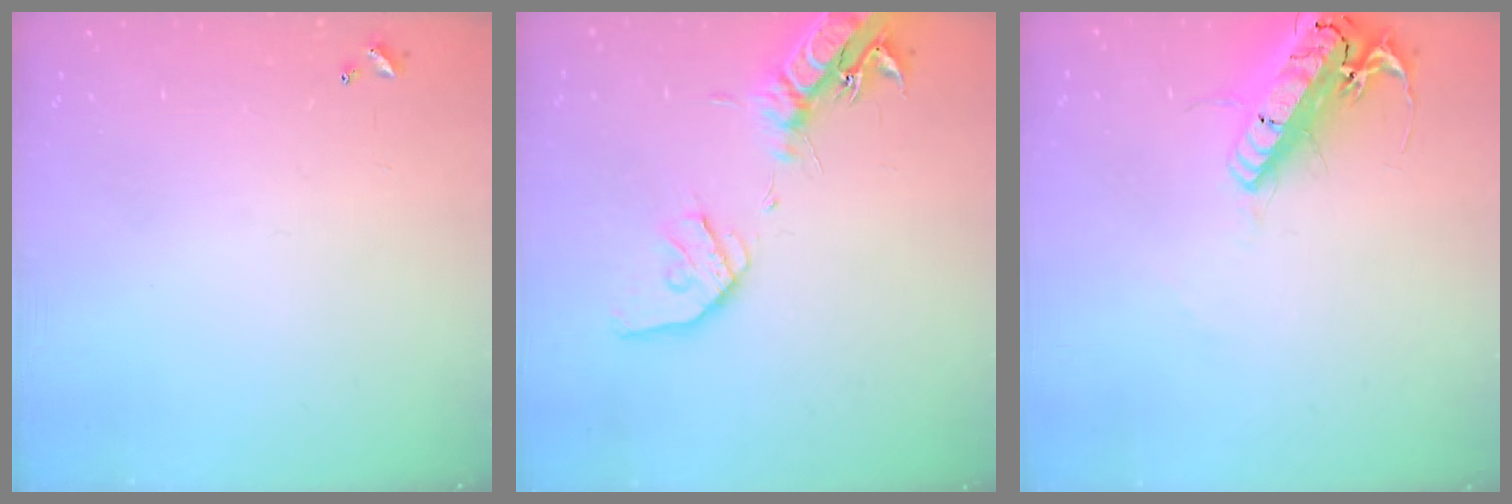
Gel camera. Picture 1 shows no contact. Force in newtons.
{"total": 19.4, "press": 19.1, "slide": 3.5}
{"total": 20.0, "press": 19.6, "slide": 4.1}